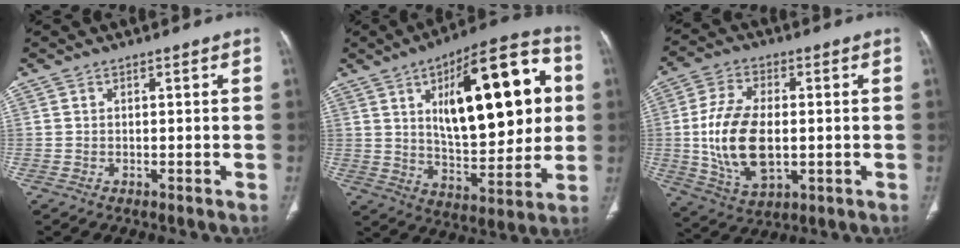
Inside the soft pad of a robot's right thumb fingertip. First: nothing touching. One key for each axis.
{"total": 26.2, "fx": 6.1, "fy": 10.7, "fz": 23.1, "tx": -0.306, "ty": -0.005, "tz": 0.090}
{"total": 15.3, "fx": -0.7, "fy": 8.6, "fz": 12.6, "tx": -0.245, "ty": -0.003, "tz": -0.004}